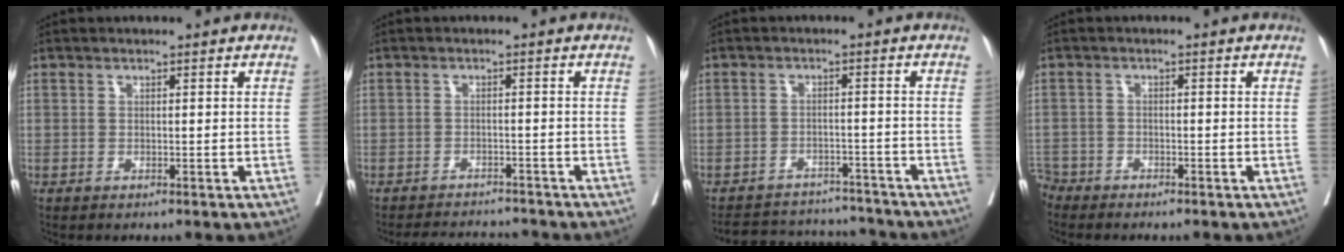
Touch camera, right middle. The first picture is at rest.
{"total": 6.2, "force": [-6.1, 0.9, 0.7], "torque": [-0.006, 0.001, -0.086]}
{"total": 11.0, "force": [-10.4, 3.5, 1.1], "torque": [-0.012, 0.016, -0.138]}
{"total": 3.2, "force": [-2.9, 1.2, -0.5], "torque": [0.003, -0.001, -0.059]}